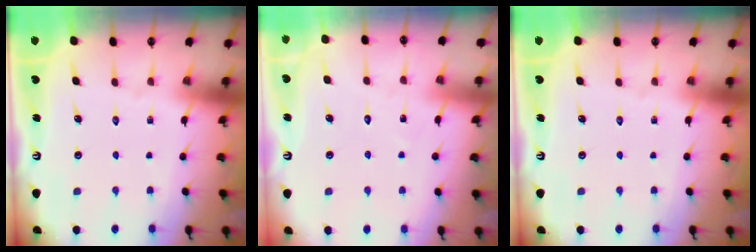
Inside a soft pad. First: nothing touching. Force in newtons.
{"total": 5.3, "press": 5.2, "slide": 0.4}
{"total": 0.0}